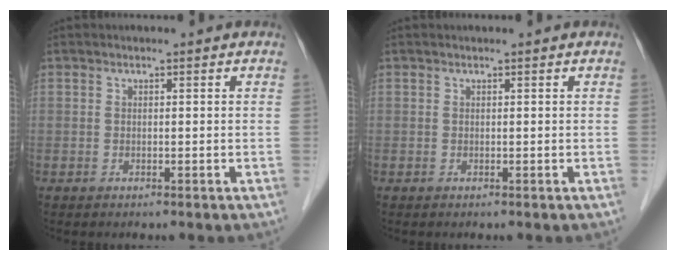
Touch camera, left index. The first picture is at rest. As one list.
[{"total": 0.0}]